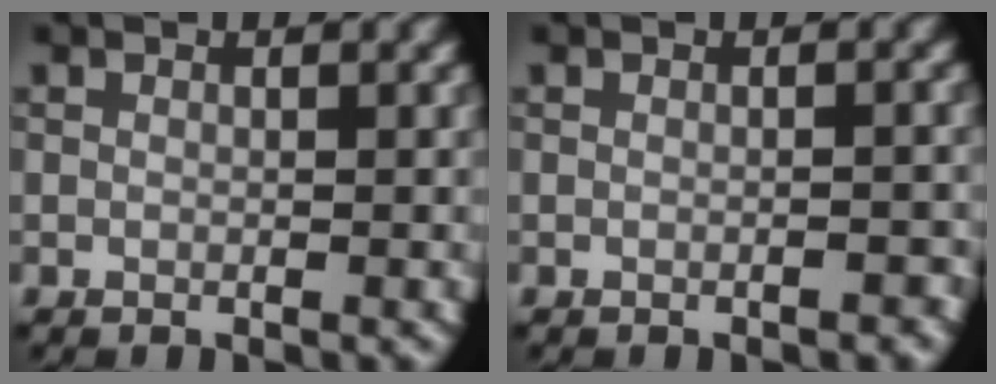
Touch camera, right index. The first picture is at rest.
{"total": 1.0, "force": [-0.7, 0.2, 0.7], "torque": [-0.010, 0.004, -0.008]}